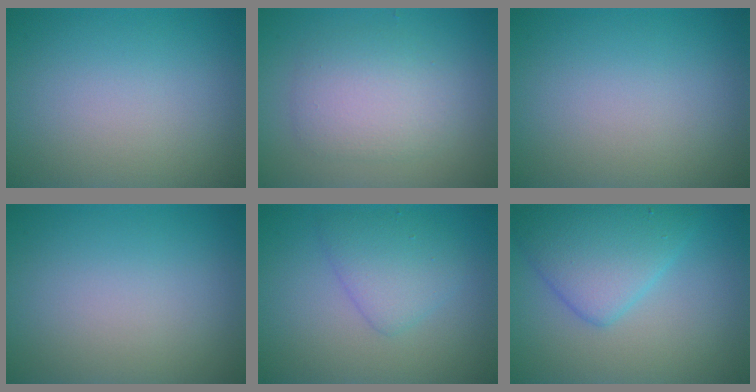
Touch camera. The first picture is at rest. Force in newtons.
{"total": 3.6, "press": 3.6, "slide": 0.0}
{"total": 0.0}
{"total": 0.0}
{"total": 3.0, "press": 3.0, "slide": 0.1}
{"total": 5.2, "press": 5.2, "slide": 0.1}